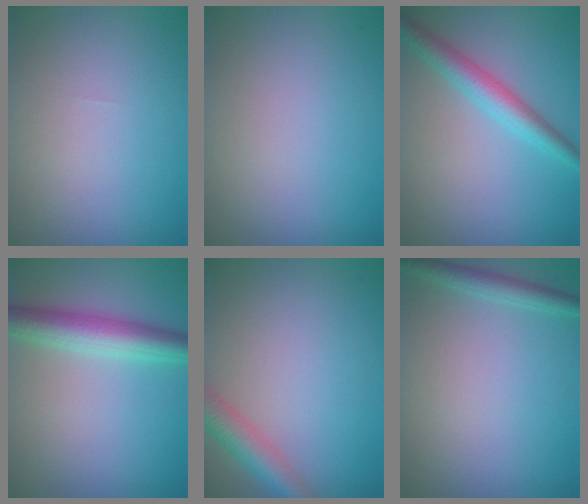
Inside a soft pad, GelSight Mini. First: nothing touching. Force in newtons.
{"total": 0.0}
{"total": 3.4, "press": 3.4, "slide": 0.0}
{"total": 4.6, "press": 4.6, "slide": 0.0}
{"total": 3.5, "press": 3.5, "slide": 0.2}
{"total": 1.9, "press": 1.9, "slide": 0.1}